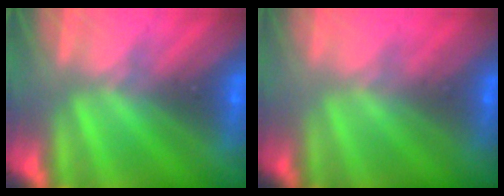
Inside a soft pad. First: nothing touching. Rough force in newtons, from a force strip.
{"total": 1.2}